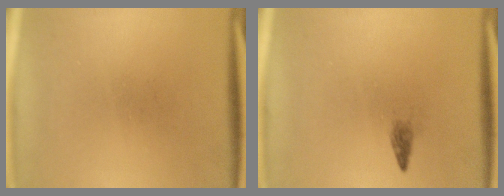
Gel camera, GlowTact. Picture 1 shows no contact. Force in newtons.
{"total": 1.0}